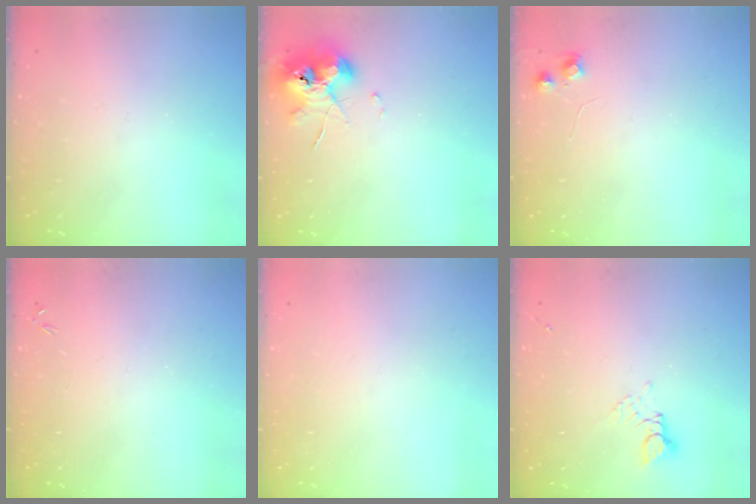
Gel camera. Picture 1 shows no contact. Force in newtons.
{"total": 10.1, "press": 10.0, "slide": 1.4}
{"total": 5.3, "press": 5.3, "slide": 0.7}
{"total": 0.0}
{"total": 0.0}
{"total": 2.9, "press": 2.8, "slide": 0.4}